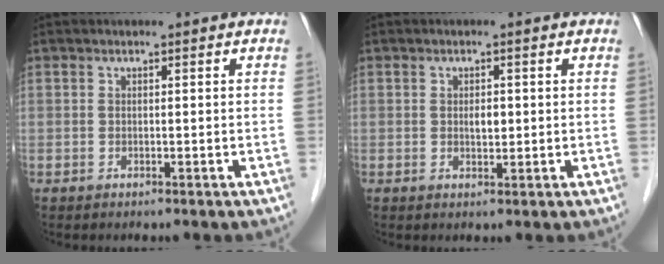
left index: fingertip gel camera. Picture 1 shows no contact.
{"total": 1.7, "force": [0.2, 0.9, 1.5], "torque": [-0.025, 0.000, 0.005]}